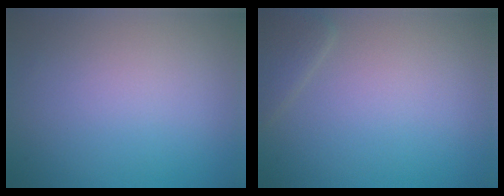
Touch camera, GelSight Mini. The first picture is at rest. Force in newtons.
{"total": 1.4, "press": 1.4, "slide": 0.1}